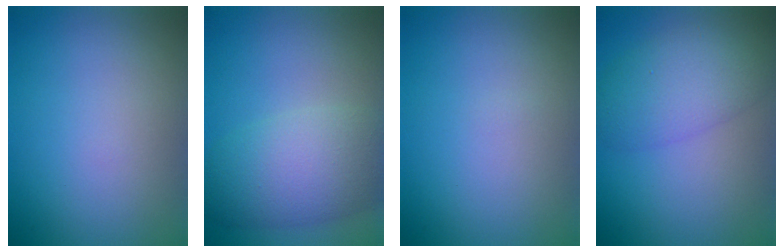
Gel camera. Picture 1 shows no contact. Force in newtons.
{"total": 6.7, "press": 6.7, "slide": 0.2}
{"total": 0.0}
{"total": 5.2, "press": 5.1, "slide": 0.3}